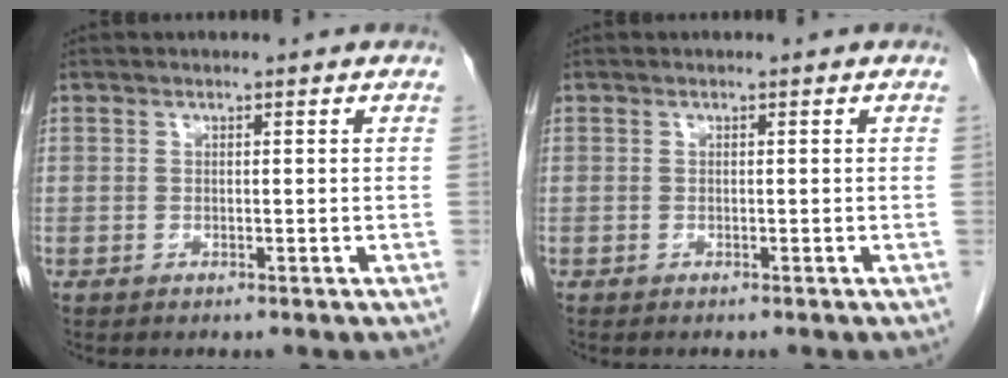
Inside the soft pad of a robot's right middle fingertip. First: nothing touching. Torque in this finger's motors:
{"motor_torque": [-0.06, -0.10, -0.04, -0.01]}